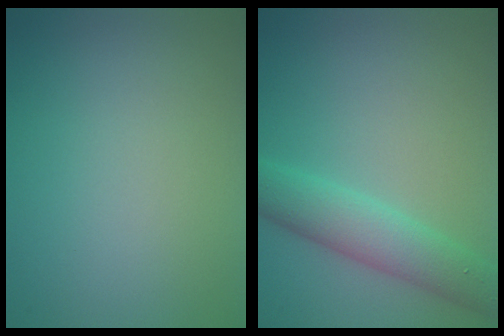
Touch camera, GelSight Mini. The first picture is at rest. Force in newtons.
{"total": 4.3, "press": 4.3, "slide": 0.1}